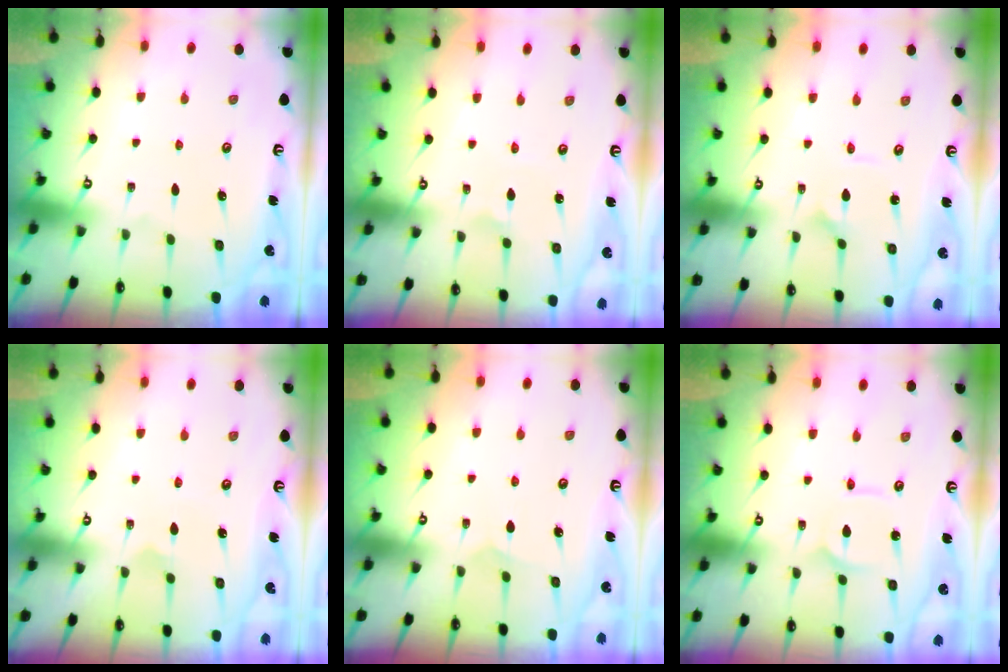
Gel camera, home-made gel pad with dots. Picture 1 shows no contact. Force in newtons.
{"total": 0.7, "press": 0.5, "slide": 0.4}
{"total": 1.6, "press": 1.6, "slide": 0.1}
{"total": 5.3, "press": 5.3, "slide": 0.5}
{"total": 3.9, "press": 3.9, "slide": 0.4}
{"total": 2.5, "press": 2.5, "slide": 0.1}